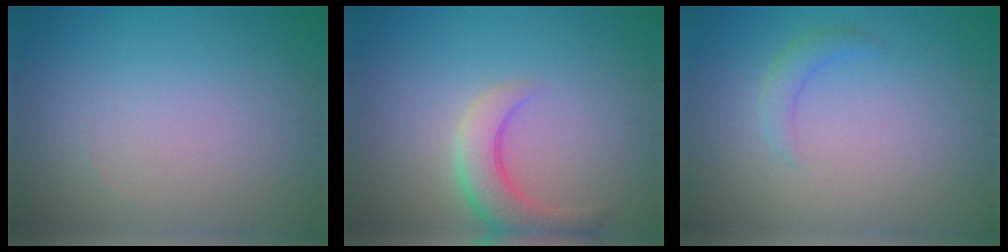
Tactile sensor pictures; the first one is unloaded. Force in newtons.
{"total": 4.3, "press": 4.2, "slide": 0.6}
{"total": 1.6, "press": 1.6, "slide": 0.2}